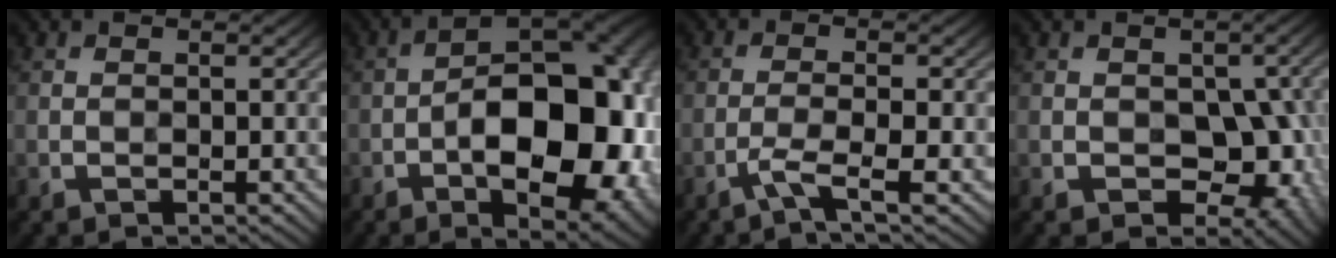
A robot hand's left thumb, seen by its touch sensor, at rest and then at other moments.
{"total": 18.8, "force": [-4.2, 9.6, 15.6], "torque": [-0.201, -0.007, -0.062]}
{"total": 3.2, "force": [-1.8, 0.3, 2.6], "torque": [-0.050, 0.009, -0.047]}
{"total": 9.5, "force": [-1.9, 6.2, 6.9], "torque": [-0.074, -0.010, -0.027]}